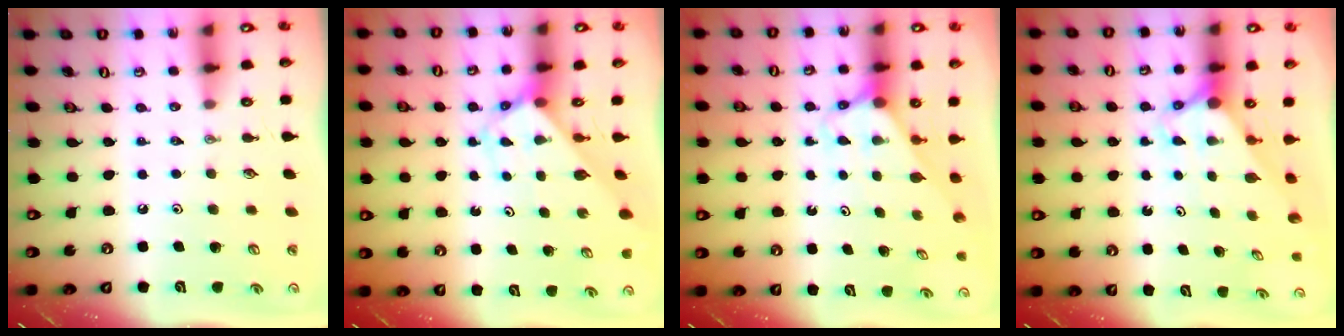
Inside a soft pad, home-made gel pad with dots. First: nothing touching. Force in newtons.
{"total": 2.9, "press": 2.9, "slide": 0.1}
{"total": 2.6, "press": 2.6, "slide": 0.2}
{"total": 2.7, "press": 2.7, "slide": 0.0}